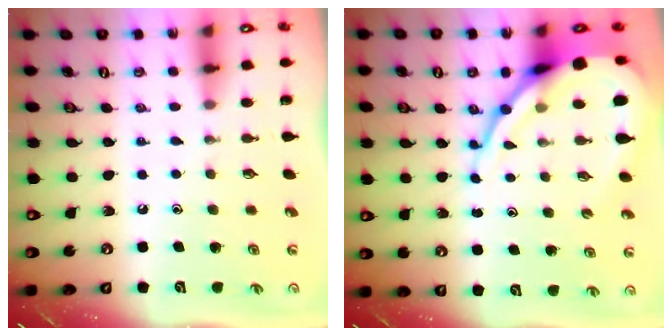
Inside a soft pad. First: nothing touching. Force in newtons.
{"total": 15.2, "press": 15.1, "slide": 1.5}